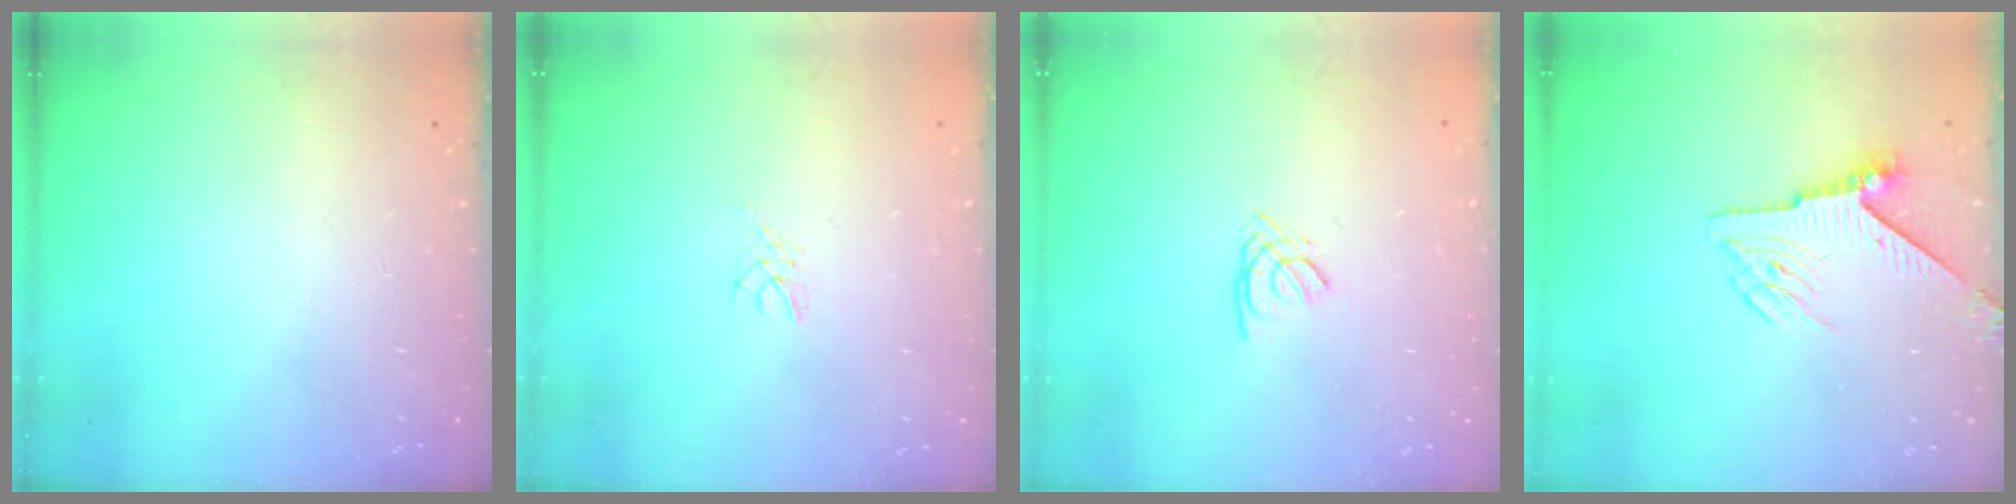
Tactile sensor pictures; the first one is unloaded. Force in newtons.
{"total": 4.1, "press": 4.0, "slide": 0.5}
{"total": 1.1, "press": 1.1, "slide": 0.3}
{"total": 6.0, "press": 5.9, "slide": 1.0}